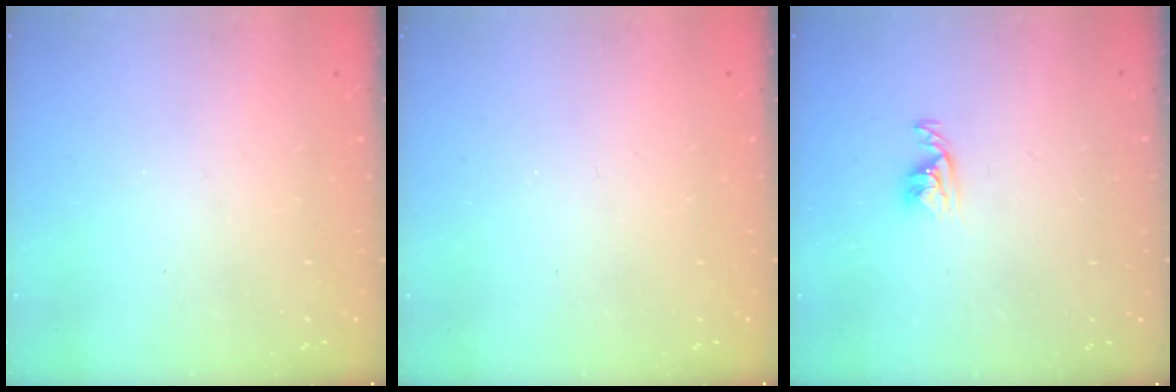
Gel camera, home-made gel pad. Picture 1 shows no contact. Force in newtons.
{"total": 0.0}
{"total": 3.5, "press": 3.5, "slide": 0.5}